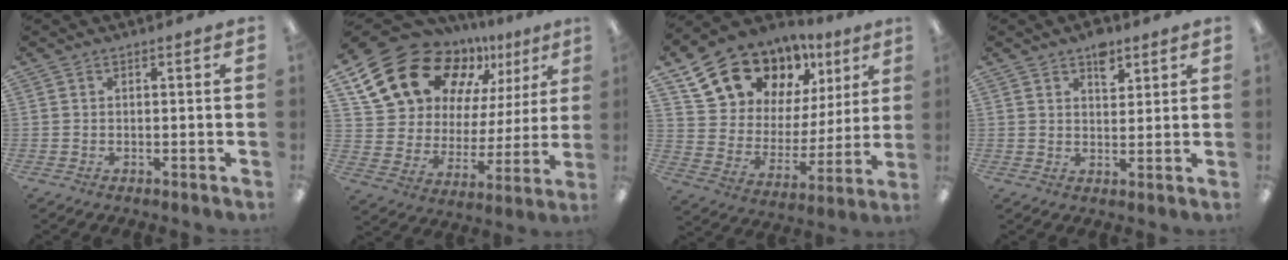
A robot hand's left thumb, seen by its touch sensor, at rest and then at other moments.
{"total": 19.7, "force": [13.5, 11.3, 8.9], "torque": [-0.178, -0.079, 0.254]}
{"total": 17.0, "force": [13.0, 9.7, 5.1], "torque": [-0.110, -0.088, 0.243]}
{"total": 5.6, "force": [3.7, 3.1, 2.8], "torque": [-0.022, -0.019, 0.061]}